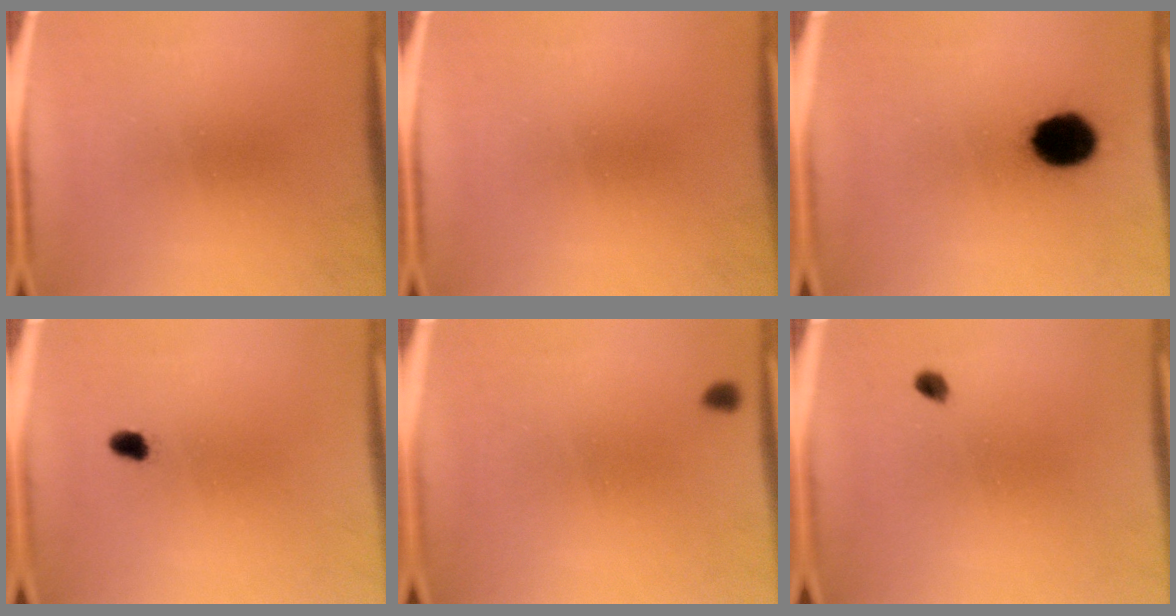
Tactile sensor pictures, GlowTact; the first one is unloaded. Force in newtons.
{"total": 0.0}
{"total": 12.1}
{"total": 1.8}
{"total": 0.7}
{"total": 2.0}